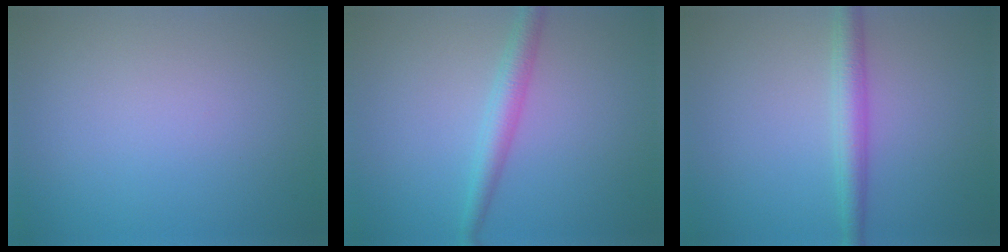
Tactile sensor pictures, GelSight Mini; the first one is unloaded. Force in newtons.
{"total": 2.6, "press": 2.6, "slide": 0.0}
{"total": 3.0, "press": 3.0, "slide": 0.1}